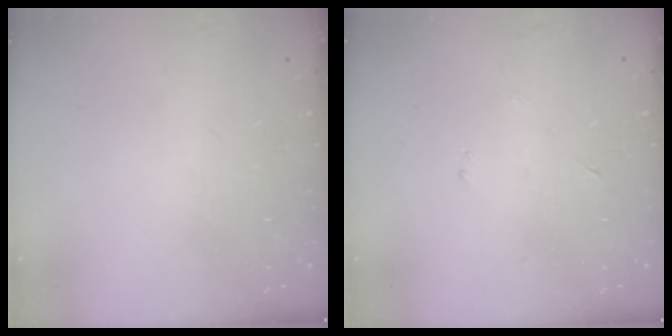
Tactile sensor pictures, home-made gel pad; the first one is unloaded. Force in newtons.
{"total": 2.3, "press": 2.2, "slide": 0.3}